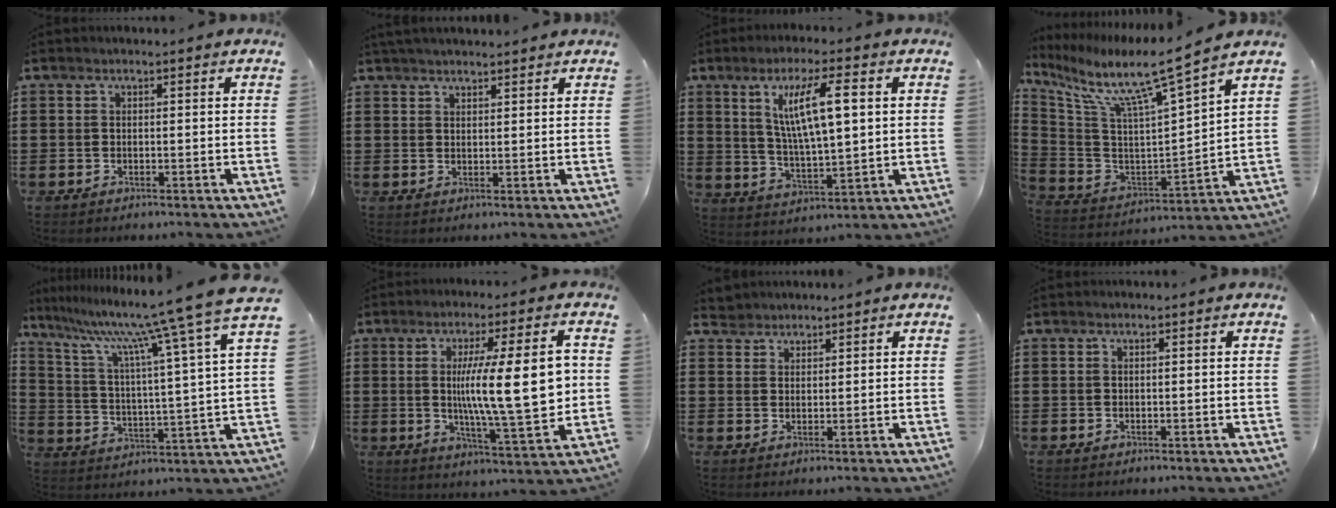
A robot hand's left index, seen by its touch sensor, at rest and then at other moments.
{"total": 2.3, "force": [2.2, 0.2, 0.5], "torque": [-0.014, 0.000, 0.044]}
{"total": 10.2, "force": [3.5, 2.5, 9.3], "torque": [-0.177, 0.008, 0.057]}
{"total": 10.1, "force": [7.8, 0.2, 6.5], "torque": [-0.148, -0.066, 0.120]}
{"total": 10.9, "force": [9.5, -1.0, 5.2], "torque": [-0.137, -0.072, 0.145]}
{"total": 14.4, "force": [1.5, 2.7, 14.0], "torque": [-0.223, -0.005, 0.023]}
{"total": 2.0, "force": [1.8, 0.9, -0.3], "torque": [-0.002, 0.006, 0.035]}
{"total": 0.0}